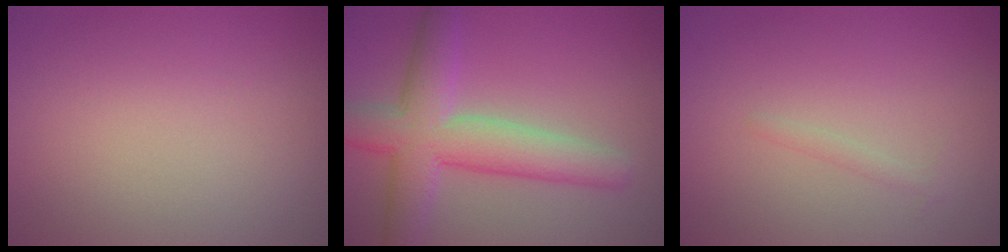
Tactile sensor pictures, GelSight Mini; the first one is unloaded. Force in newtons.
{"total": 6.8, "press": 6.8, "slide": 0.3}
{"total": 0.6, "press": 0.6, "slide": 0.0}